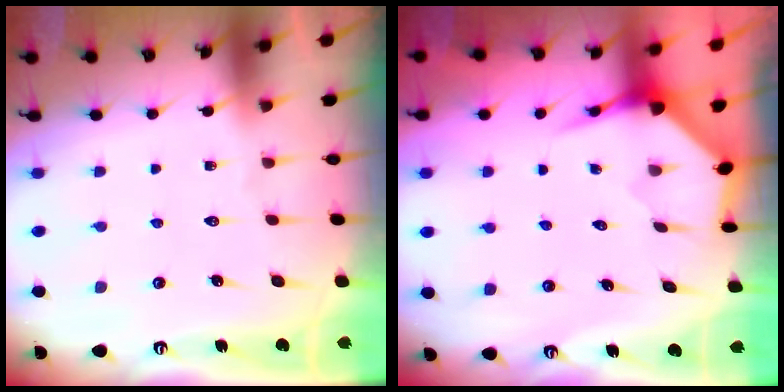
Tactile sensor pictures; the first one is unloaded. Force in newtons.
{"total": 4.0, "press": 3.9, "slide": 0.4}